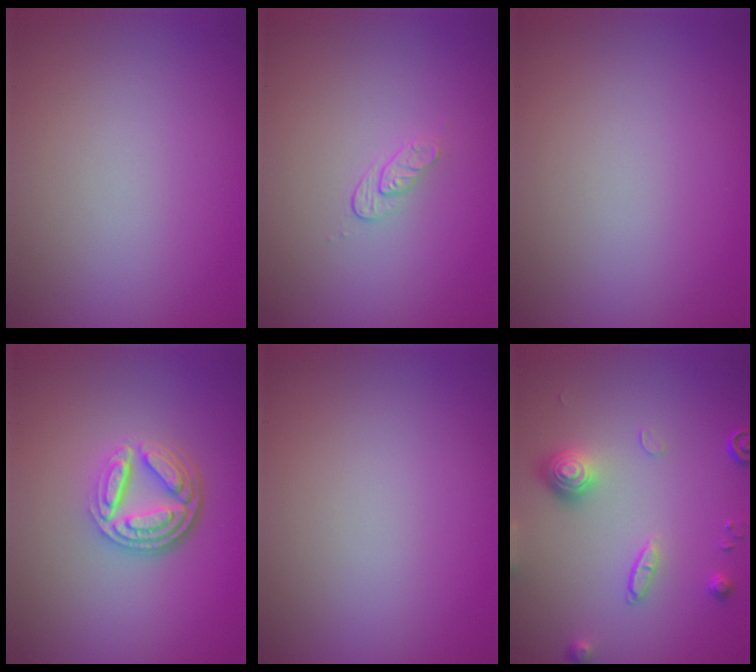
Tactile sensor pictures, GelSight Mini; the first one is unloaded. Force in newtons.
{"total": 1.2, "press": 0.6, "slide": 1.0}
{"total": 0.0}
{"total": 4.9, "press": 3.5, "slide": 3.4}
{"total": 0.0}
{"total": 3.4, "press": 2.9, "slide": 1.7}